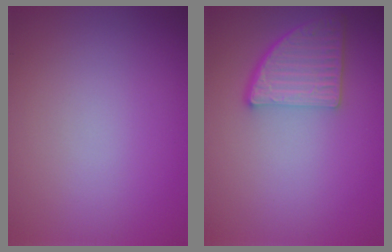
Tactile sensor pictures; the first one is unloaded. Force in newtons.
{"total": 4.5, "press": 3.5, "slide": 2.9}